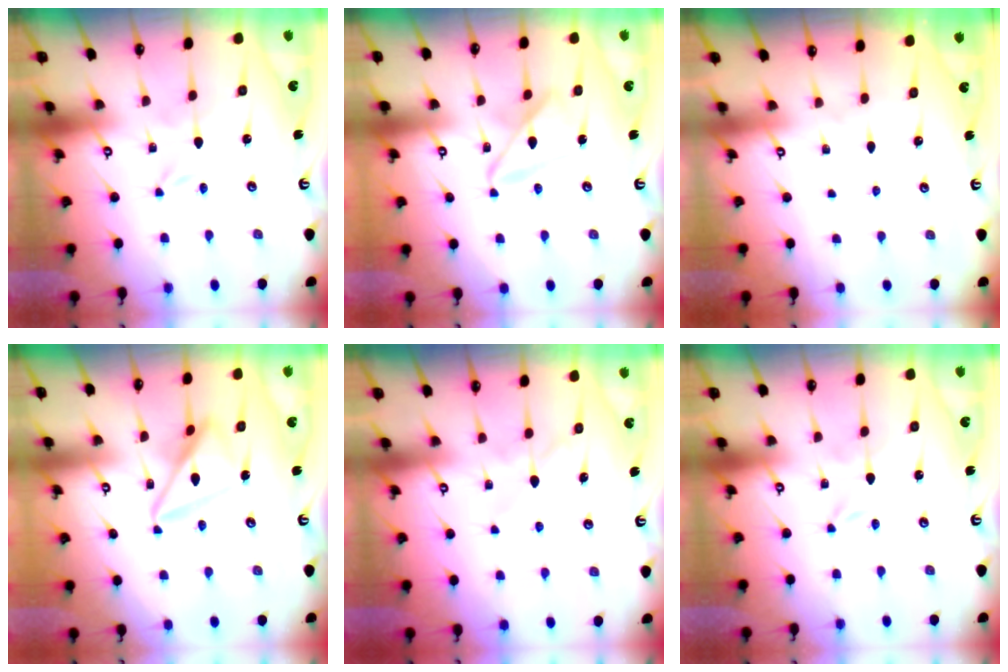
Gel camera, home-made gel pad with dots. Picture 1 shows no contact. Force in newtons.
{"total": 10.4, "press": 10.4, "slide": 0.8}
{"total": 0.0}
{"total": 13.4, "press": 13.4, "slide": 1.3}
{"total": 5.3, "press": 5.2, "slide": 0.9}
{"total": 0.0}